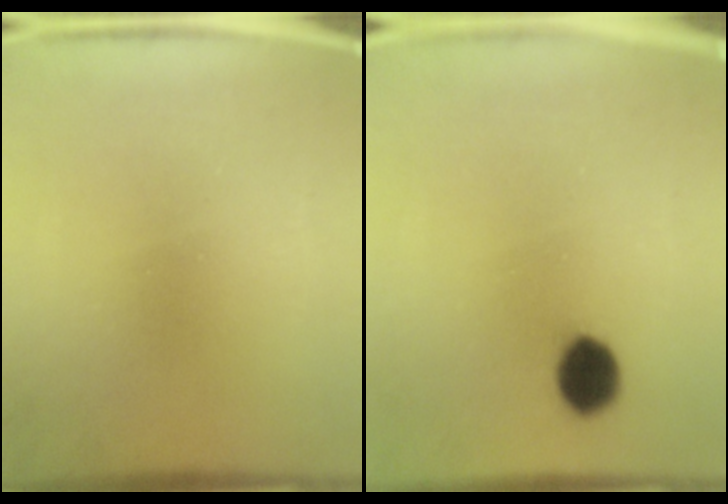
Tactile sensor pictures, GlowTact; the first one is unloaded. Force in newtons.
{"total": 6.0}